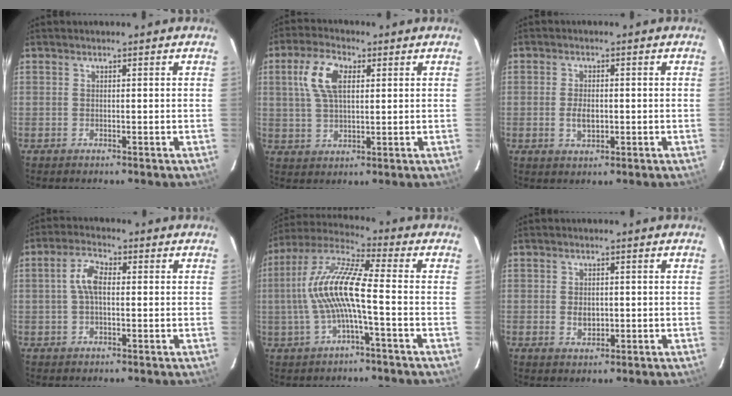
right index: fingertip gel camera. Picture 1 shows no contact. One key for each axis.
{"total": 8.6, "fx": 2.7, "fy": 4.4, "fz": 6.9, "tx": -0.141, "ty": 0.018, "tz": 0.053}
{"total": 3.6, "fx": -0.6, "fy": 2.2, "fz": 2.8, "tx": -0.053, "ty": -0.004, "tz": -0.008}
{"total": 5.1, "fx": 0.3, "fy": 2.4, "fz": 4.5, "tx": -0.092, "ty": 0.014, "tz": 0.006}
{"total": 12.6, "fx": -1.3, "fy": 2.0, "fz": 12.4, "tx": -0.247, "ty": 0.013, "tz": -0.026}
{"total": 3.1, "fx": -0.3, "fy": 2.3, "fz": 2.0, "tx": -0.032, "ty": -0.002, "tz": -0.002}